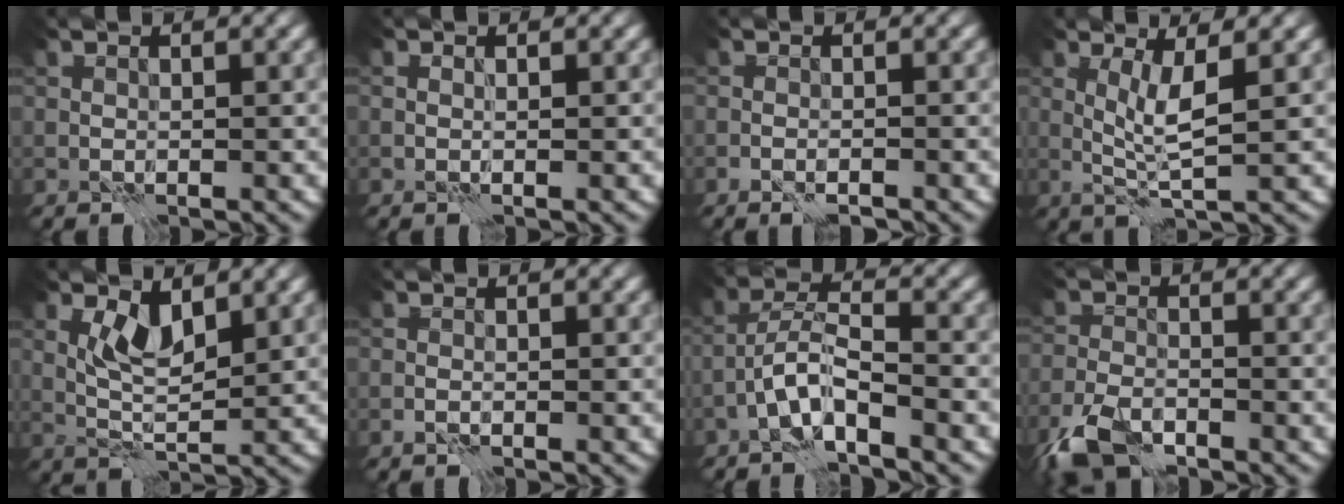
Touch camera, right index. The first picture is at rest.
{"total": 0.0}
{"total": 0.8, "force": [-0.5, -0.3, 0.6], "torque": [-0.008, 0.000, -0.009]}
{"total": 3.0, "force": [1.1, -0.5, 2.7], "torque": [-0.058, -0.002, 0.027]}
{"total": 3.1, "force": [1.4, 0.9, 2.6], "torque": [-0.051, 0.001, 0.027]}
{"total": 0.0}
{"total": 3.9, "force": [-2.4, 0.5, 3.0], "torque": [-0.055, 0.017, -0.054]}
{"total": 5.6, "force": [-4.1, 2.1, 3.1], "torque": [-0.067, -0.013, -0.092]}